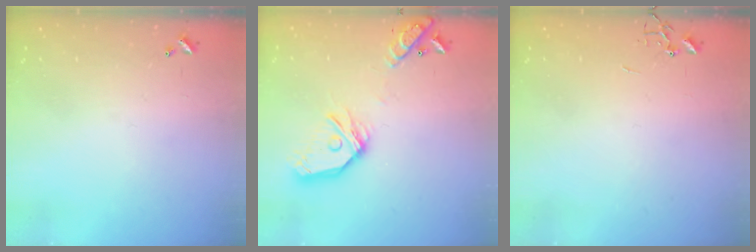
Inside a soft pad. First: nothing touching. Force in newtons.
{"total": 18.6, "press": 18.4, "slide": 2.5}
{"total": 0.0}